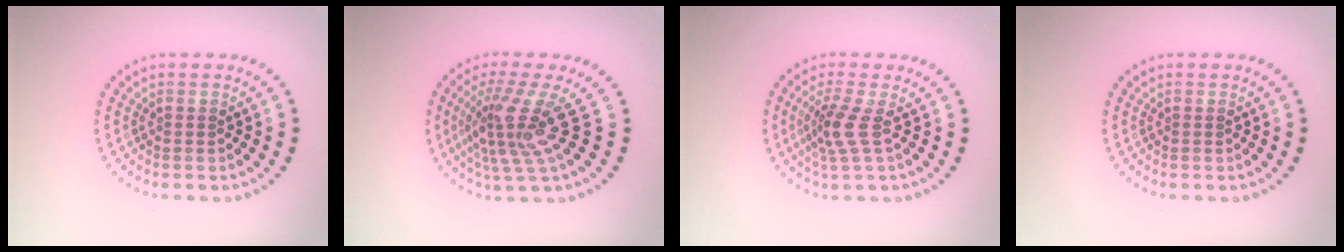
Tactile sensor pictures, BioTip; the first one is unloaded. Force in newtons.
{"total": 4.7, "press": 3.2, "slide": 3.4}
{"total": 2.7, "press": 1.9, "slide": 1.9}
{"total": 0.0}